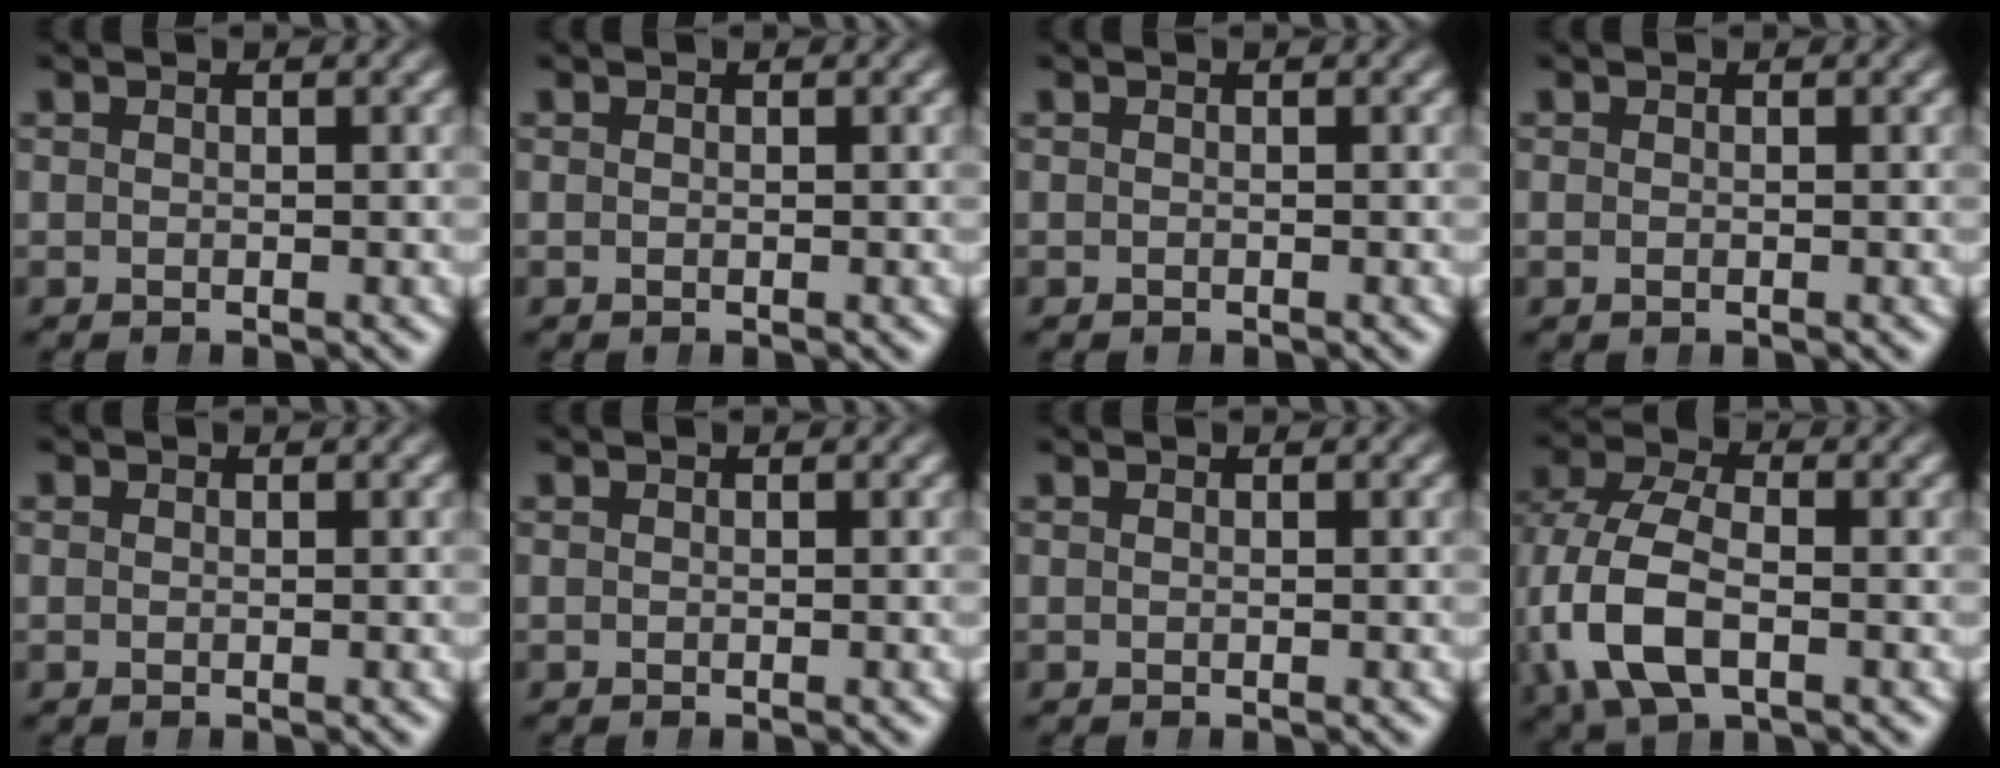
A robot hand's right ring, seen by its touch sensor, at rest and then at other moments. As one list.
[{"total": 0.0}, {"total": 0.0}, {"total": 0.5, "force": [-0.2, 0.3, 0.4], "torque": [-0.010, -0.002, -0.002]}, {"total": 0.5, "force": [0.1, 0.4, 0.3], "torque": [-0.007, -0.001, 0.000]}, {"total": 0.0}, {"total": 0.0}, {"total": 7.1, "force": [-1.0, 4.7, 5.2], "torque": [-0.142, -0.032, -0.001]}]